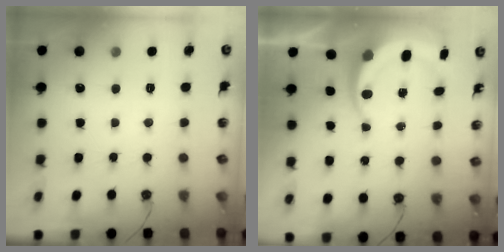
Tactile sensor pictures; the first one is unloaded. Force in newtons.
{"total": 7.8, "press": 7.5, "slide": 2.3}